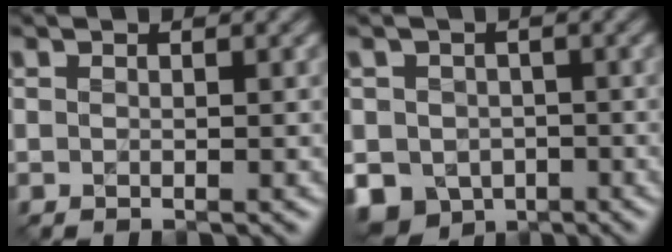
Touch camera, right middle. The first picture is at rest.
{"total": 6.0, "force": [-2.2, 5.0, 2.5], "torque": [-0.036, -0.011, -0.039]}